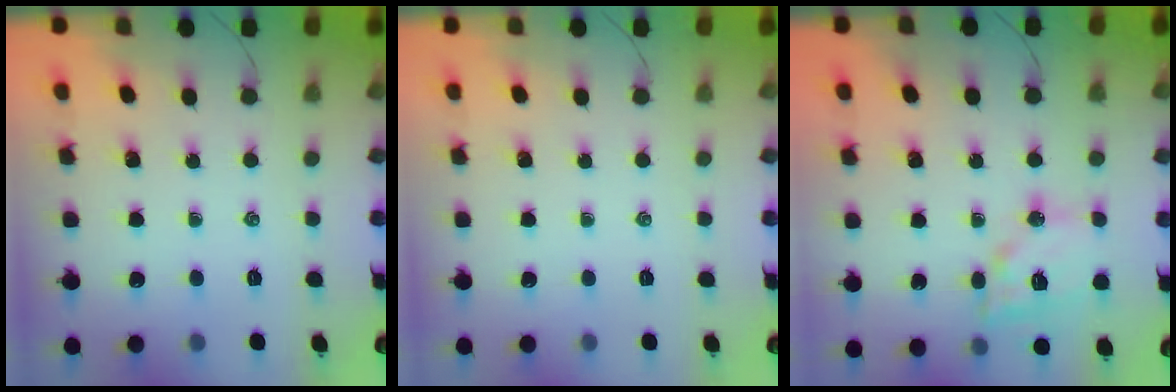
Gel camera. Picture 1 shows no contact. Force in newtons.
{"total": 0.0}
{"total": 15.0, "press": 14.8, "slide": 2.3}